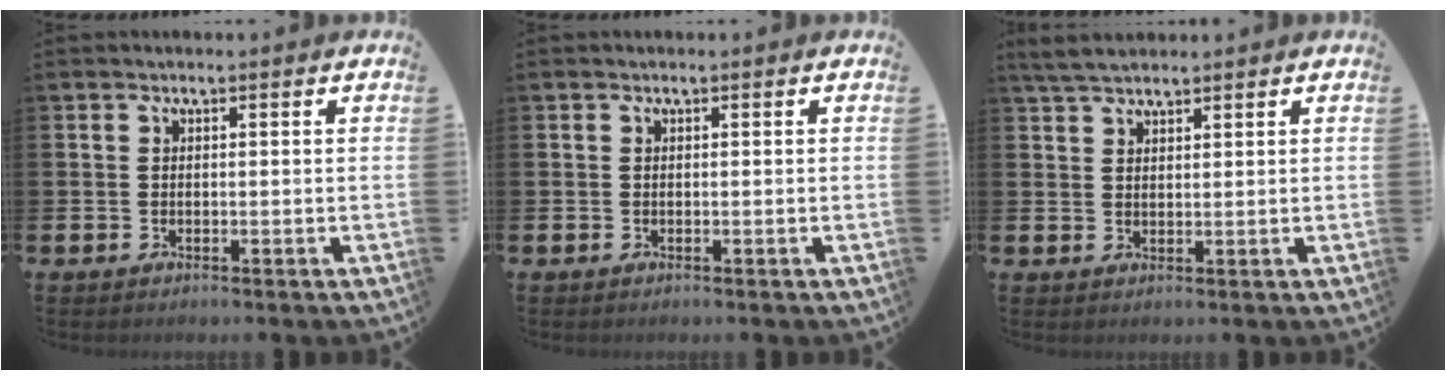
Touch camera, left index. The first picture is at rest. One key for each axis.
{"total": 0.0}
{"total": 3.7, "fx": 3.4, "fy": 0.9, "fz": 1.2, "tx": -0.030, "ty": -0.006, "tz": 0.064}